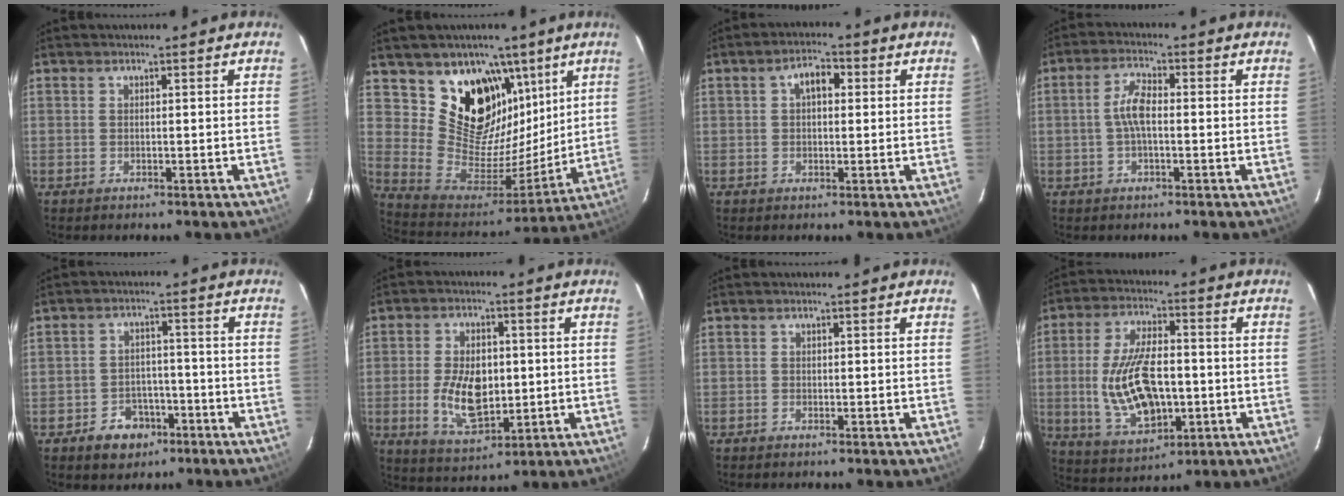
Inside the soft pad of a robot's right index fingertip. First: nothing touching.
{"total": 18.8, "force": [10.6, 13.4, 7.7], "torque": [-0.157, -0.012, 0.207]}
{"total": 4.3, "force": [1.0, 2.6, 3.3], "torque": [-0.055, 0.018, 0.018]}
{"total": 4.6, "force": [-0.5, 1.7, 4.2], "torque": [-0.090, 0.012, -0.010]}
{"total": 6.7, "force": [-3.9, 5.2, 1.8], "torque": [-0.050, 0.020, -0.043]}
{"total": 10.8, "force": [-1.0, 6.2, 8.8], "torque": [-0.173, -0.004, -0.008]}
{"total": 0.0}
{"total": 15.4, "force": [-1.7, 7.6, 13.3], "torque": [-0.269, -0.004, -0.015]}